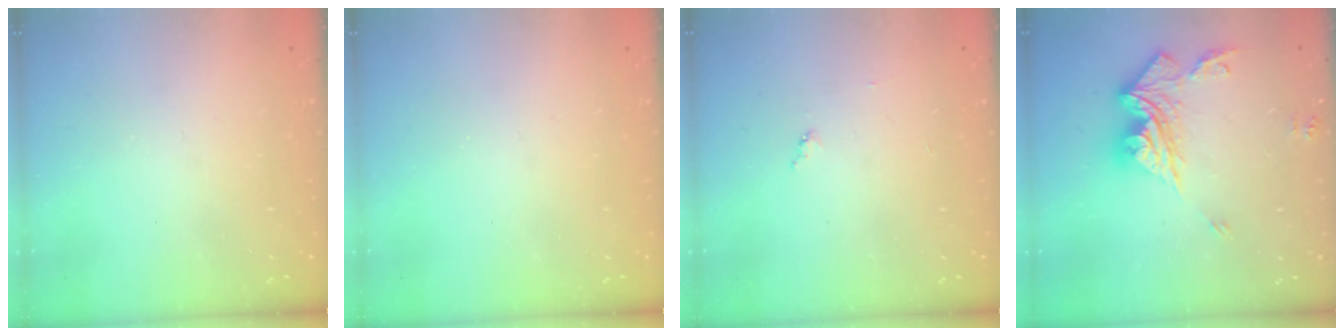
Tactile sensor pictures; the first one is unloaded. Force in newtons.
{"total": 0.0}
{"total": 3.6, "press": 3.6, "slide": 0.4}
{"total": 13.7, "press": 13.6, "slide": 1.5}